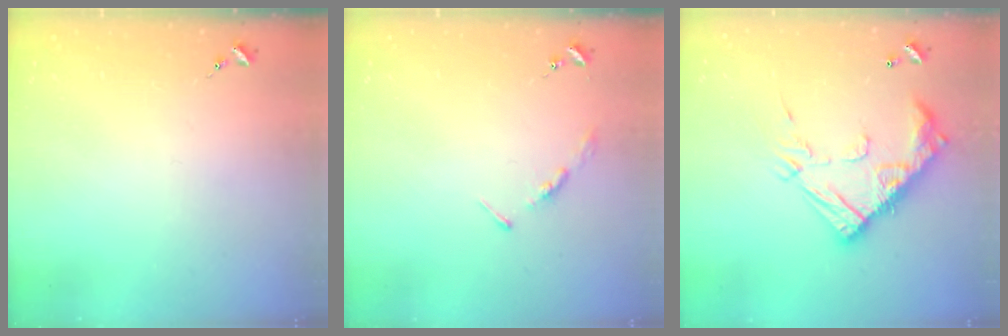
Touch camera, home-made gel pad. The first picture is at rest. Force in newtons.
{"total": 3.5, "press": 3.5, "slide": 0.3}
{"total": 20.8, "press": 20.8, "slide": 0.6}